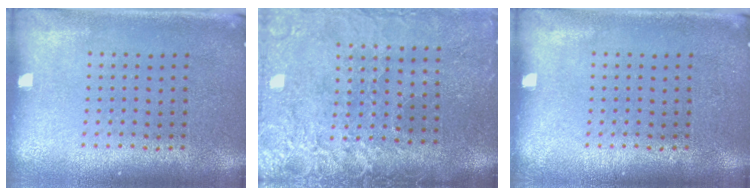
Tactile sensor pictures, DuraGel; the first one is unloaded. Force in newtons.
{"total": 4.0, "press": 3.5, "slide": 2.0}
{"total": 0.0}